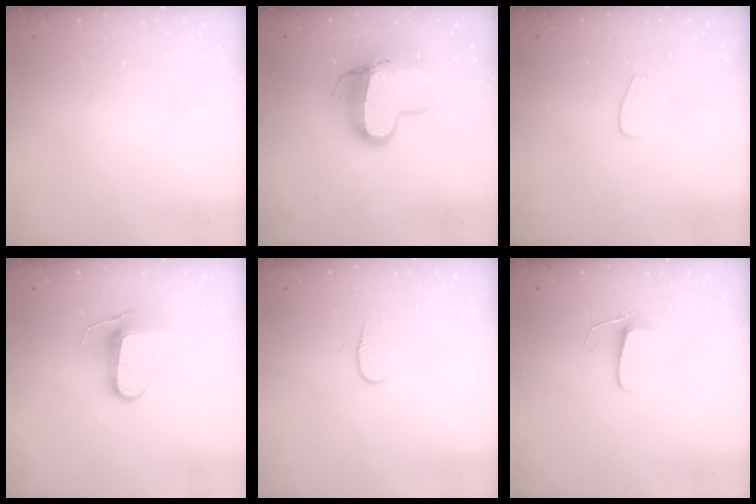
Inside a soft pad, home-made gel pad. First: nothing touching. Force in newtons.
{"total": 12.9, "press": 12.8, "slide": 1.4}
{"total": 3.4, "press": 3.4, "slide": 0.3}
{"total": 8.9, "press": 8.9, "slide": 0.2}
{"total": 4.5, "press": 4.5, "slide": 0.5}
{"total": 5.5, "press": 5.5, "slide": 0.5}